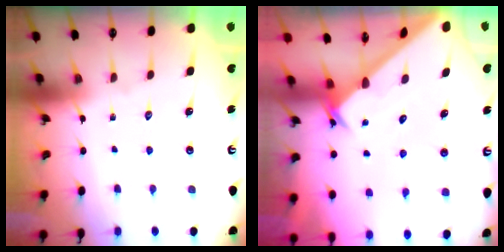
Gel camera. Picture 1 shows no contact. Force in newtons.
{"total": 2.7, "press": 2.7, "slide": 0.2}